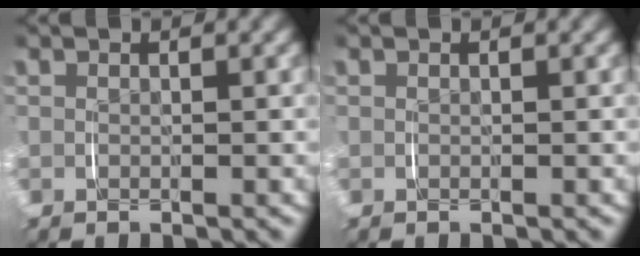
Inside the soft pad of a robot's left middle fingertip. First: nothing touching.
{"total": 0.0}